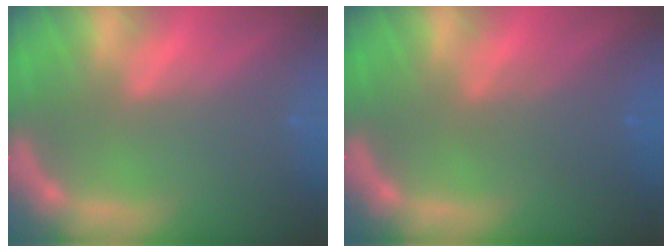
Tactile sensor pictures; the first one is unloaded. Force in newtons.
{"total": 3.1}